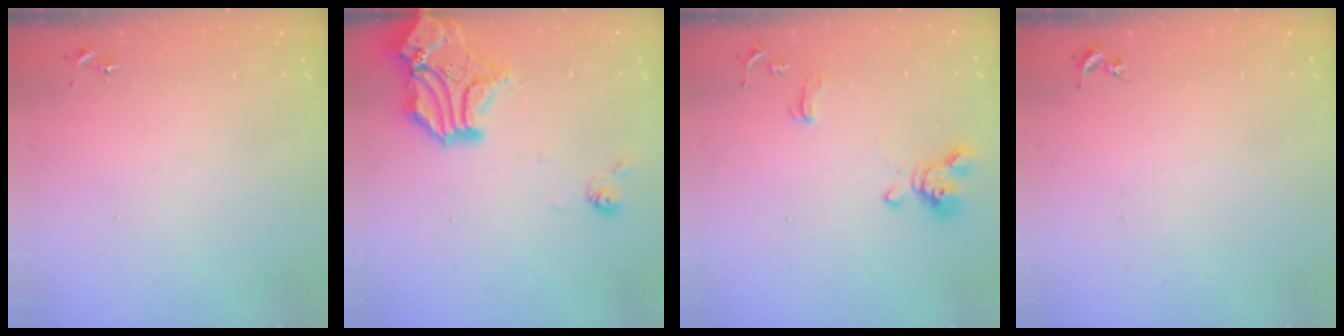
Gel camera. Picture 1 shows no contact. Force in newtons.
{"total": 16.4, "press": 15.9, "slide": 3.7}
{"total": 12.9, "press": 12.8, "slide": 1.1}
{"total": 0.0}